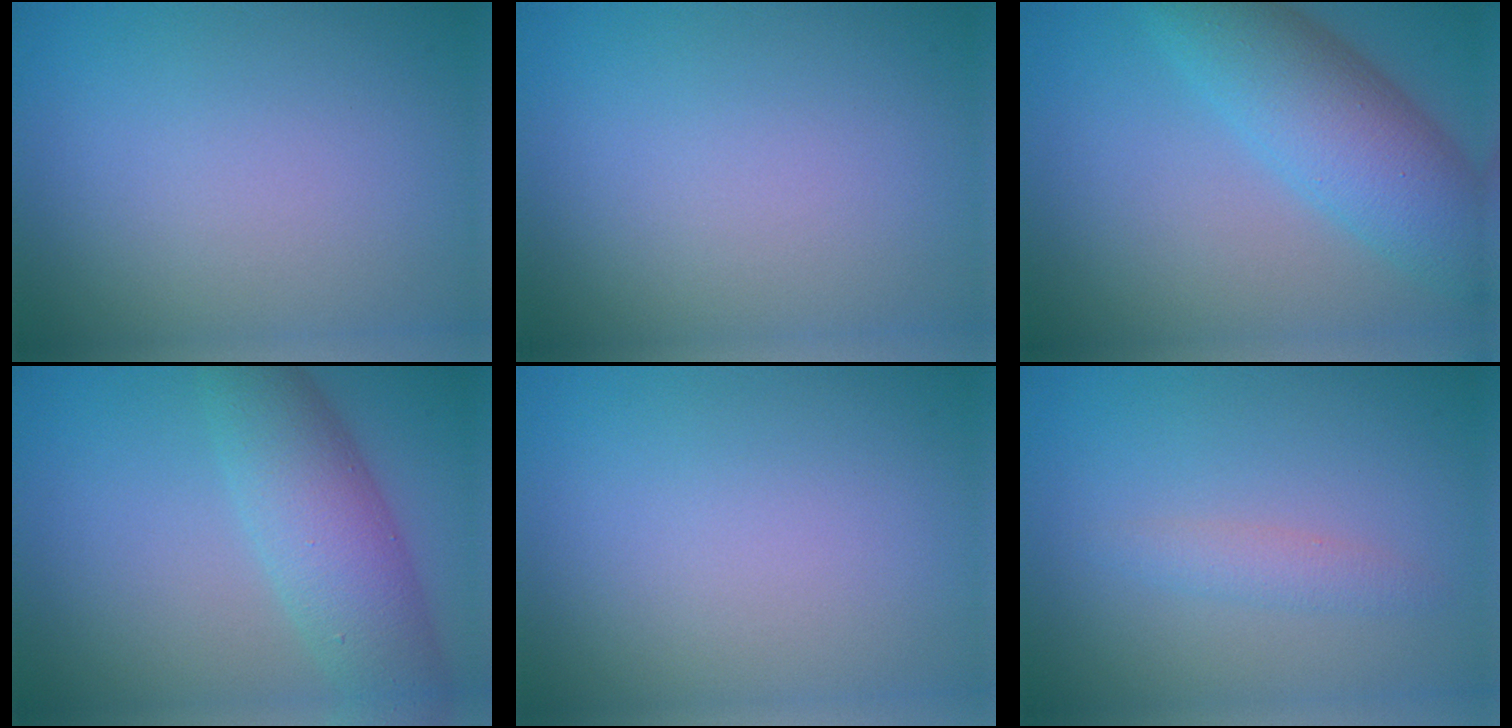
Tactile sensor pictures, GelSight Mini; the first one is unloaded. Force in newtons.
{"total": 0.0}
{"total": 7.1, "press": 7.1, "slide": 0.2}
{"total": 6.3, "press": 6.3, "slide": 0.2}
{"total": 0.0}
{"total": 1.4, "press": 1.4, "slide": 0.0}